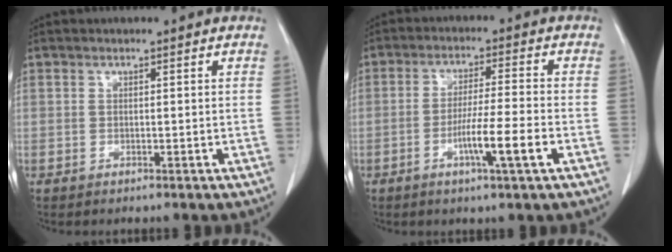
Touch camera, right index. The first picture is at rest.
{"total": 7.9, "force": [-3.0, -0.5, 7.2], "torque": [-0.127, -0.011, -0.055]}